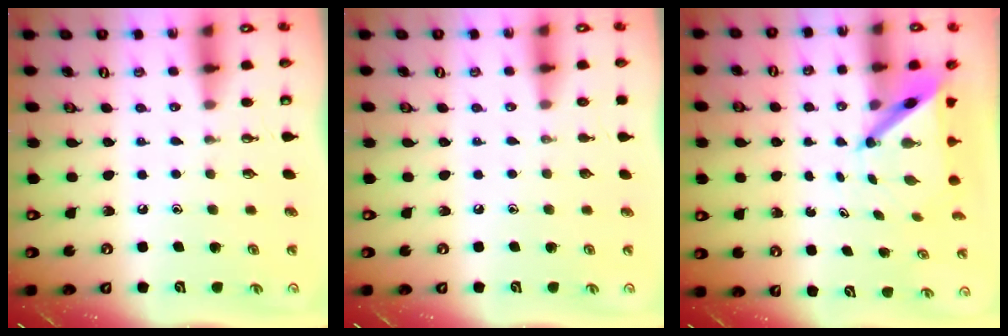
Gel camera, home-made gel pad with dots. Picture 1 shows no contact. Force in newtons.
{"total": 0.0}
{"total": 5.1, "press": 5.0, "slide": 0.5}